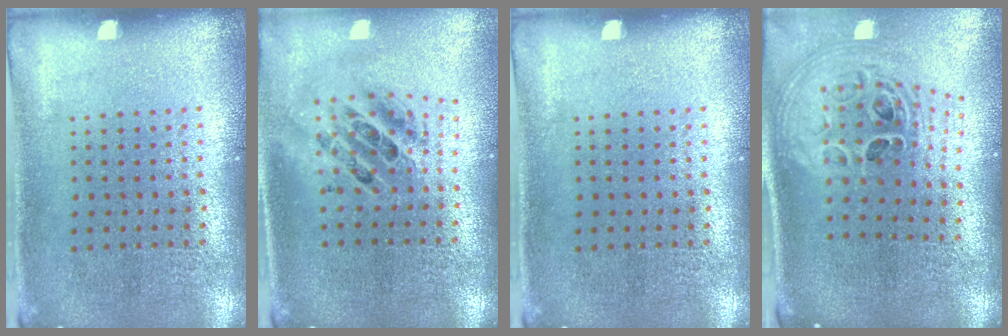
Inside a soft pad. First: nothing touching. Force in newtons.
{"total": 2.0, "press": 1.6, "slide": 1.3}
{"total": 0.0}
{"total": 2.2, "press": 1.6, "slide": 1.5}